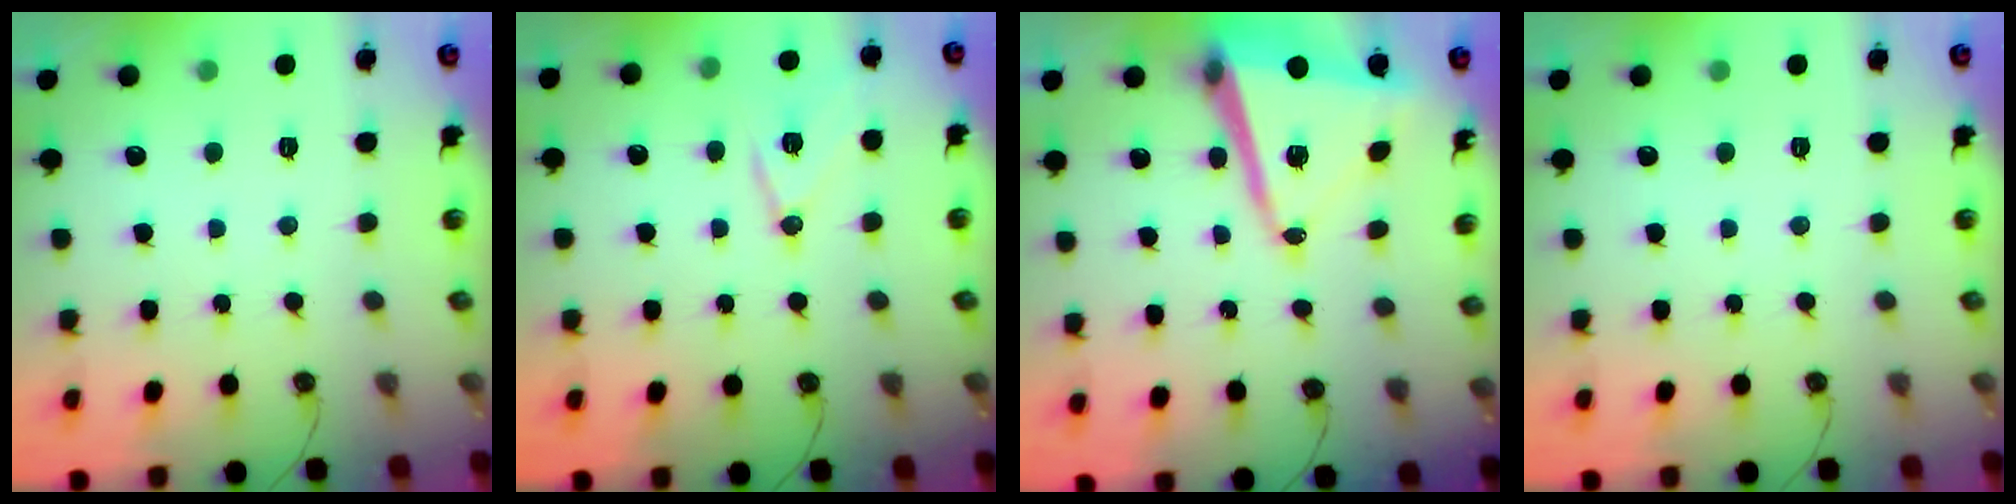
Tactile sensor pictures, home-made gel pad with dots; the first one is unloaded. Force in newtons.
{"total": 10.8, "press": 10.3, "slide": 3.3}
{"total": 12.8, "press": 12.5, "slide": 2.5}
{"total": 0.0}